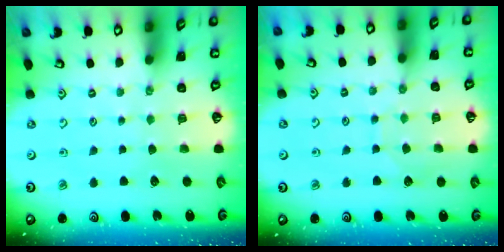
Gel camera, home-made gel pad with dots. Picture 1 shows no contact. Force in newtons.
{"total": 6.2, "press": 6.2, "slide": 0.2}